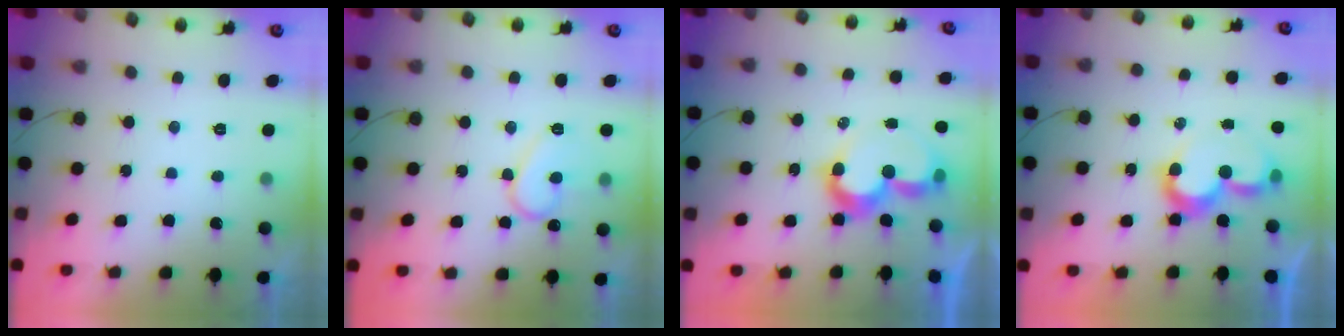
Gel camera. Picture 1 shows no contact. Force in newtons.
{"total": 11.2, "press": 11.1, "slide": 0.9}
{"total": 9.4, "press": 9.4, "slide": 0.9}
{"total": 7.6, "press": 7.5, "slide": 0.6}